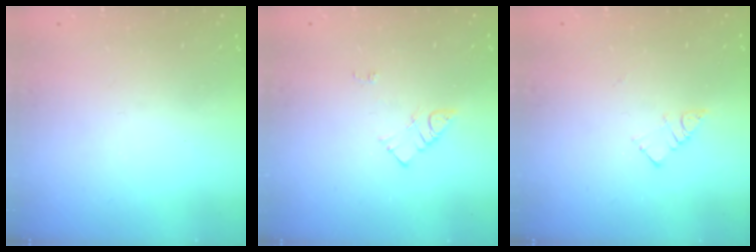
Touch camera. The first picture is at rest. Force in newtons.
{"total": 5.0, "press": 4.9, "slide": 0.7}
{"total": 3.8, "press": 3.8, "slide": 0.1}